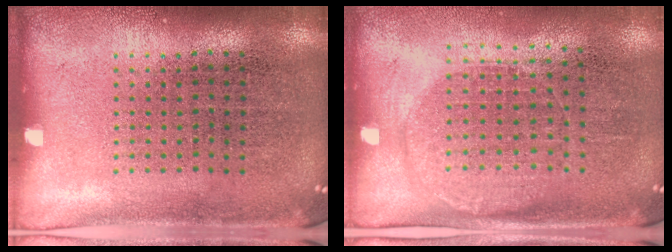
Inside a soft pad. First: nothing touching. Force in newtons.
{"total": 1.4, "press": 1.2, "slide": 0.6}